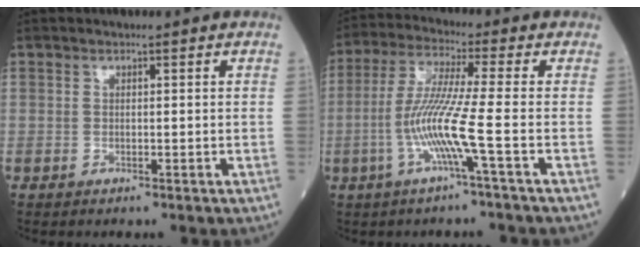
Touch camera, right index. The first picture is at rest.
{"total": 9.0, "force": [-2.8, -1.5, 8.4], "torque": [-0.177, -0.004, -0.058]}